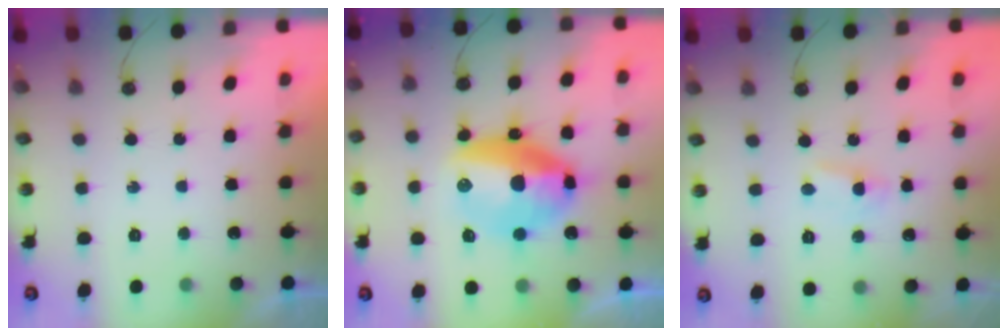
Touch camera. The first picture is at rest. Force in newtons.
{"total": 17.5, "press": 16.8, "slide": 5.0}
{"total": 2.7, "press": 2.7, "slide": 0.3}